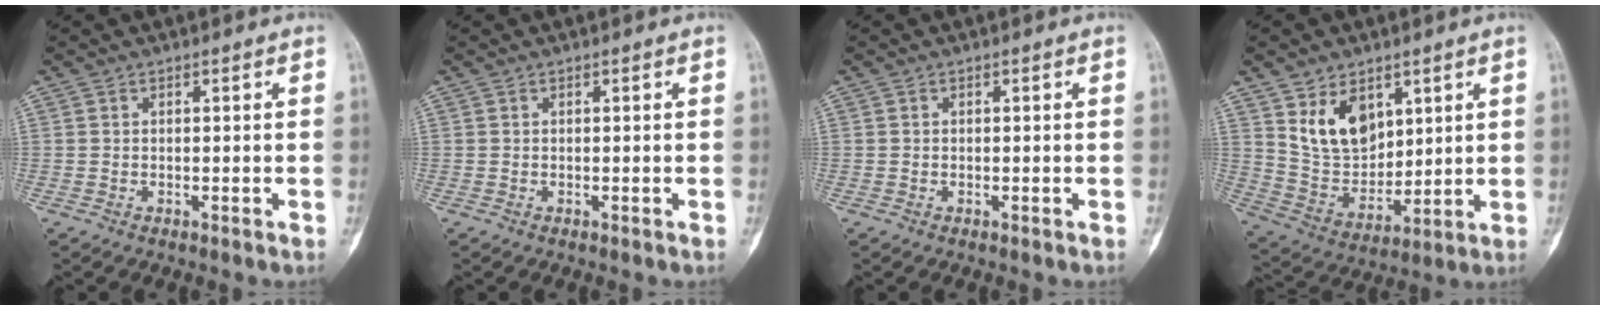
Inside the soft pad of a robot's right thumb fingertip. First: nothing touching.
{"total": 0.0}
{"total": 0.0}
{"total": 11.9, "force": [5.7, 7.9, 6.9], "torque": [-0.089, -0.038, 0.125]}